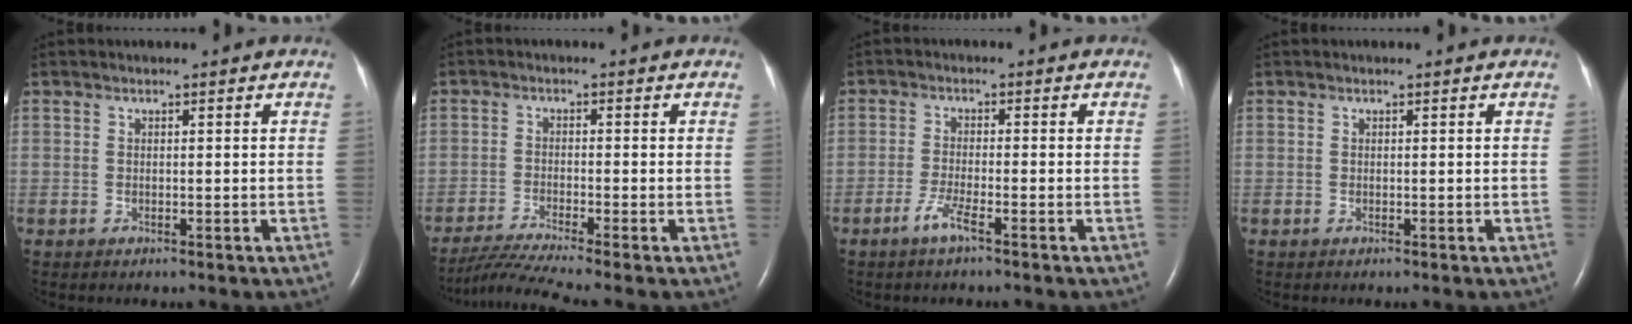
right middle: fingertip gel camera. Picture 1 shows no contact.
{"total": 6.7, "force": [-5.6, -1.9, 3.0], "torque": [-0.059, -0.026, -0.100]}
{"total": 3.1, "force": [-2.0, 0.0, 2.4], "torque": [-0.055, -0.005, -0.041]}
{"total": 0.0}